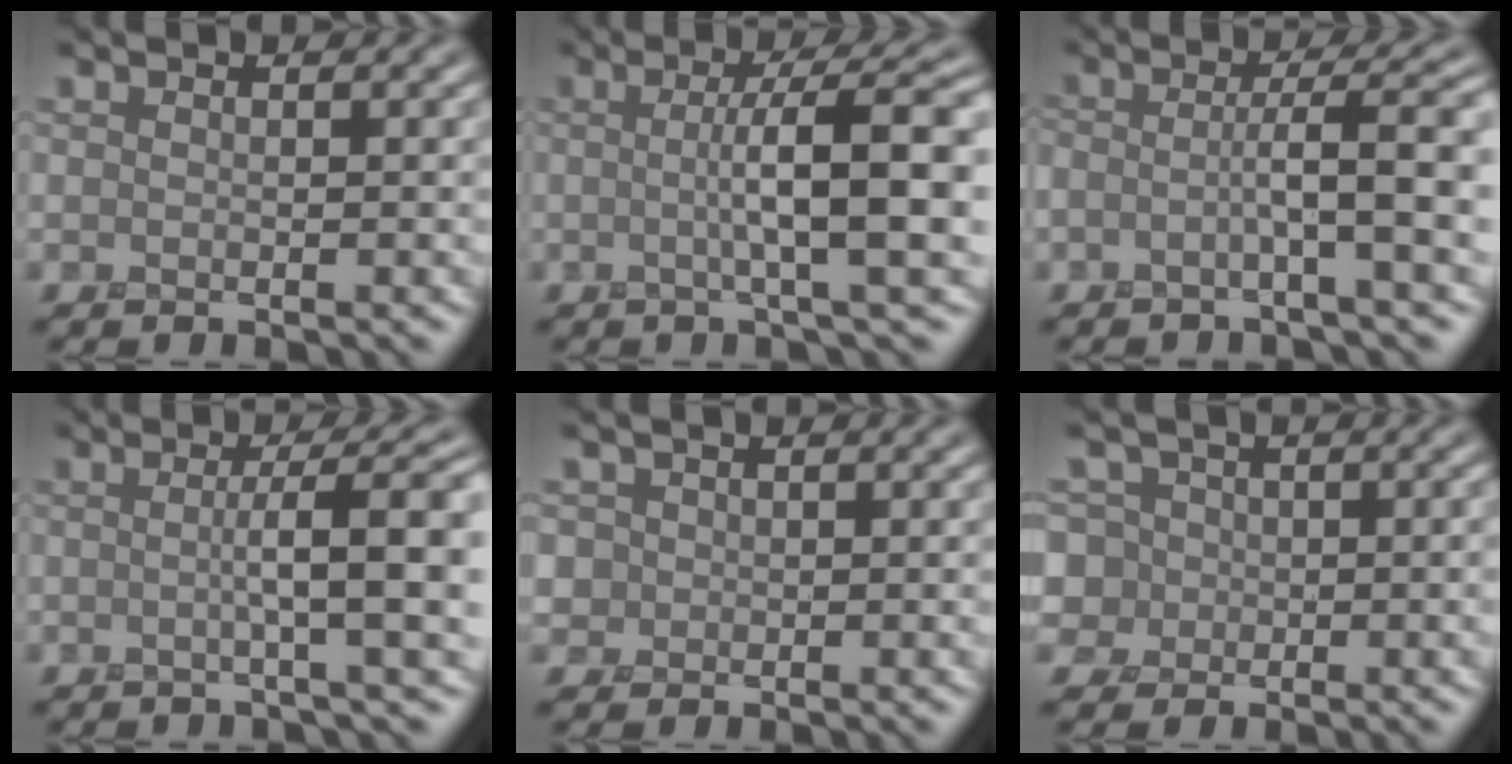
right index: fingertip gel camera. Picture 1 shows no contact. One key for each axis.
{"total": 8.0, "fx": 0.2, "fy": 1.5, "fz": 7.9, "tx": -0.110, "ty": 0.010, "tz": 0.000}
{"total": 5.0, "fx": -1.1, "fy": 0.6, "fz": 4.8, "tx": -0.076, "ty": 0.014, "tz": -0.036}
{"total": 6.5, "fx": 0.1, "fy": 1.1, "fz": 6.4, "tx": -0.085, "ty": 0.011, "tz": -0.003}
{"total": 1.6, "fx": 0.3, "fy": 1.6, "fz": 0.3, "tx": 0.002, "ty": 0.005, "tz": 0.000}
{"total": 7.5, "fx": 1.2, "fy": 6.4, "fz": 3.6, "tx": -0.048, "ty": 0.042, "tz": -0.037}